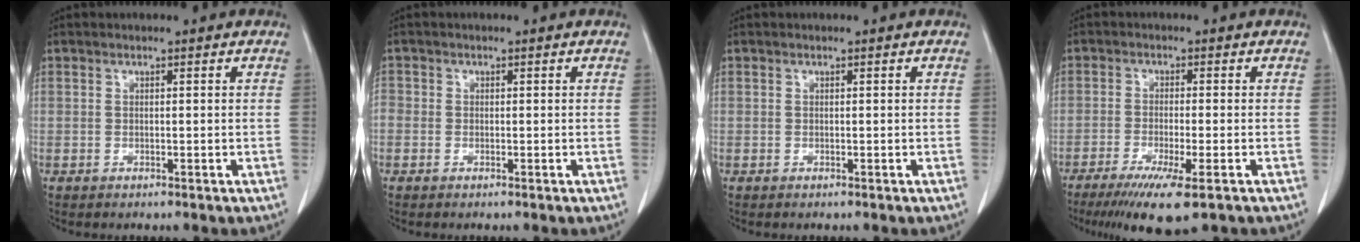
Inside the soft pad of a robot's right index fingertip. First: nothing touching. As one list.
[{"total": 1.6, "force": [-0.5, 1.4, 0.5], "torque": [-0.014, 0.006, -0.012]}, {"total": 0.0}, {"total": 8.8, "force": [-5.5, 0.4, 6.8], "torque": [-0.114, -0.027, -0.083]}]